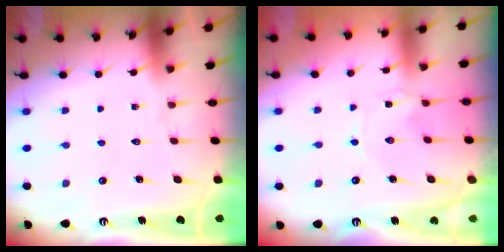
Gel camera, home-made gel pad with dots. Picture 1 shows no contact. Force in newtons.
{"total": 0.0}